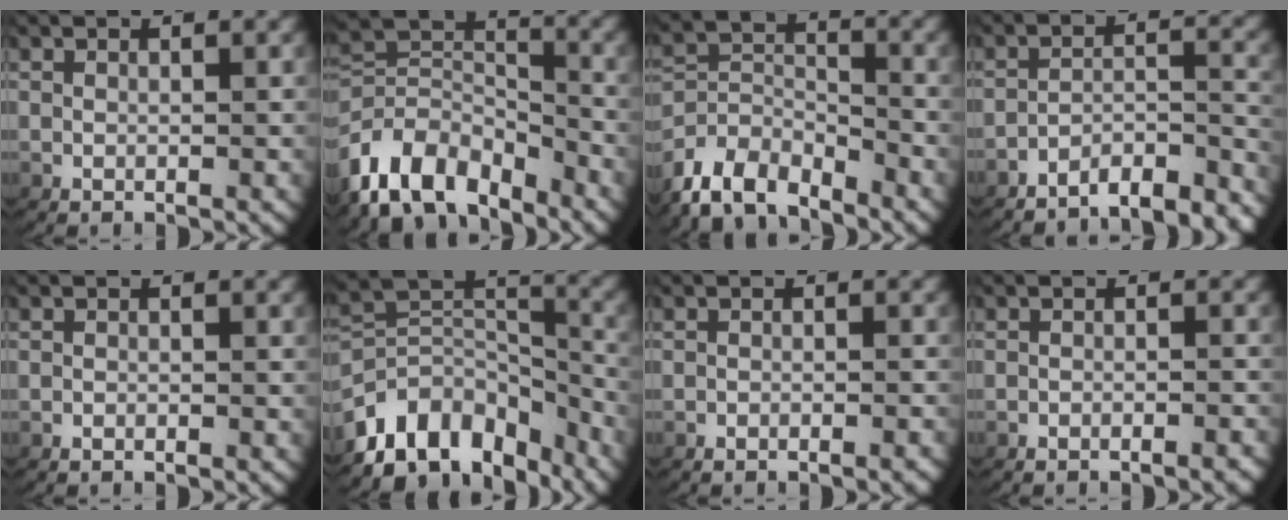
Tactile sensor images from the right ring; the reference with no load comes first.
{"total": 11.0, "force": [-5.8, 7.9, 5.1], "torque": [-0.095, -0.047, -0.089]}
{"total": 8.2, "force": [-4.9, 5.7, 3.1], "torque": [-0.077, -0.039, -0.079]}
{"total": 8.2, "force": [-7.8, 1.5, 1.8], "torque": [-0.015, -0.017, -0.122]}
{"total": 0.6, "force": [-0.6, -0.1, 0.0], "torque": [-0.006, -0.005, -0.008]}
{"total": 12.5, "force": [-5.9, 9.0, 6.5], "torque": [-0.118, -0.048, -0.086]}
{"total": 1.3, "force": [-1.2, 0.1, 0.4], "torque": [-0.007, -0.001, -0.021]}
{"total": 1.7, "force": [-1.6, 0.2, 0.5], "torque": [-0.006, -0.001, -0.029]}